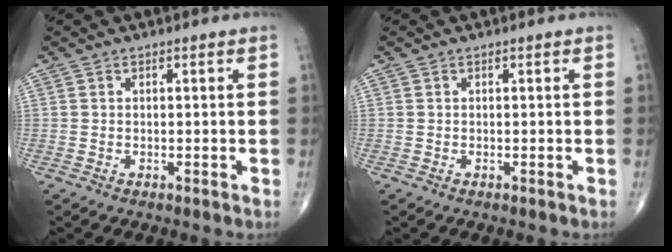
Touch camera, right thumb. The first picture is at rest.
{"total": 0.0}